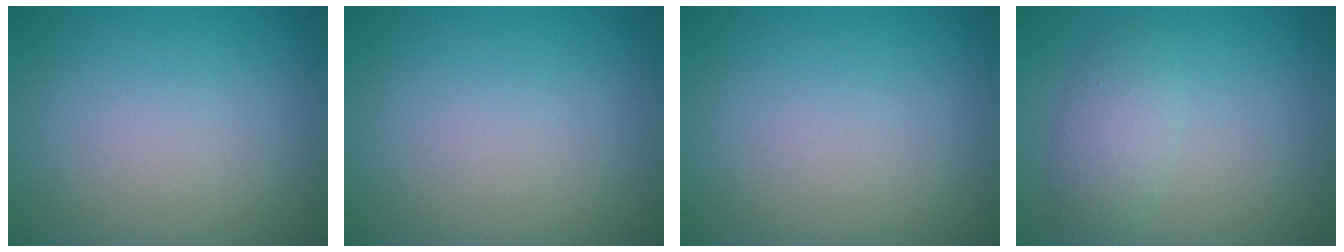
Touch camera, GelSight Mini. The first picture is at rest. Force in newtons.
{"total": 0.0}
{"total": 0.0}
{"total": 2.9, "press": 2.9, "slide": 0.0}